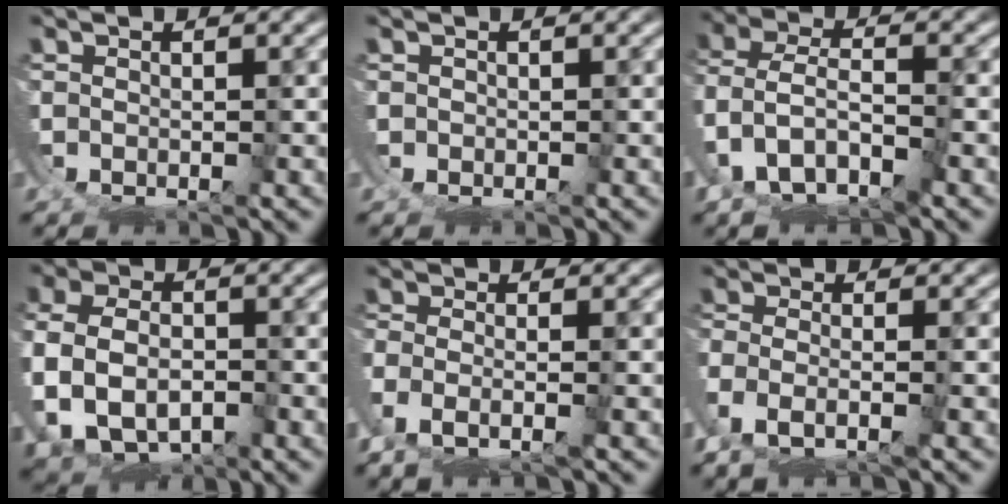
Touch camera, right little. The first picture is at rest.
{"total": 0.8, "force": [0.4, -0.1, -0.7], "torque": [0.007, -0.007, 0.008]}
{"total": 8.9, "force": [-2.9, 7.4, 4.0], "torque": [-0.129, -0.039, -0.039]}
{"total": 6.0, "force": [0.0, 5.1, 3.1], "torque": [-0.095, -0.024, 0.013]}
{"total": 2.5, "force": [-1.1, 0.1, 2.3], "torque": [-0.053, -0.015, -0.008]}
{"total": 3.0, "force": [-1.3, 0.7, 2.6], "torque": [-0.061, -0.017, -0.011]}